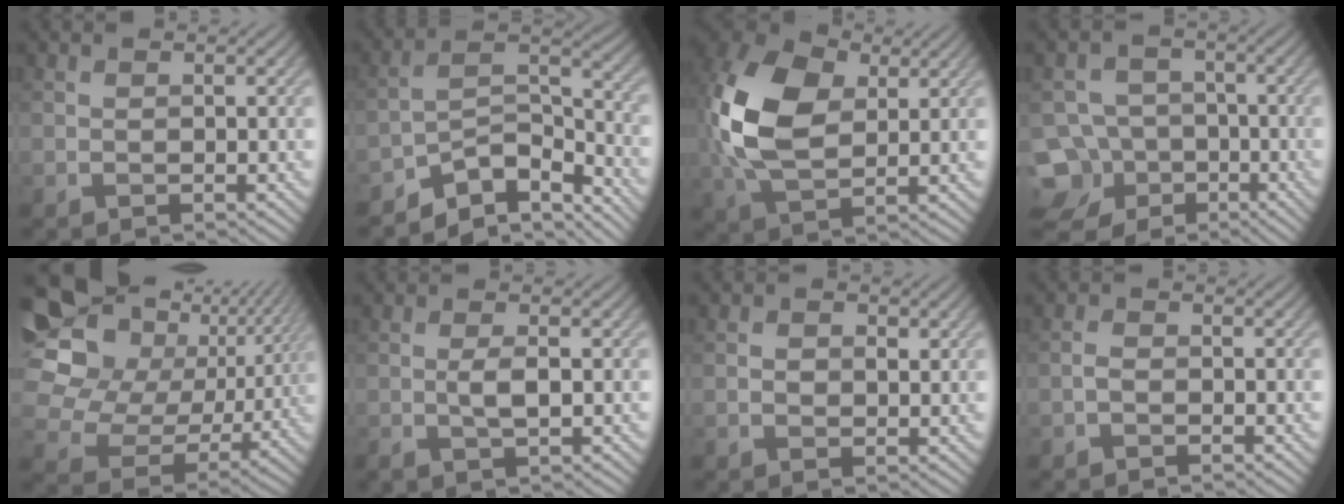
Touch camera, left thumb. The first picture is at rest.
{"total": 9.4, "force": [-7.4, 3.1, 4.9], "torque": [-0.076, -0.003, -0.141]}
{"total": 13.6, "force": [2.4, 8.8, 10.1], "torque": [-0.251, 0.013, 0.042]}
{"total": 11.6, "force": [-6.3, 9.3, 2.9], "torque": [-0.084, -0.040, -0.122]}
{"total": 19.6, "force": [6.0, 15.7, 10.2], "torque": [-0.269, 0.028, 0.107]}
{"total": 2.3, "force": [-0.2, 0.9, 2.2], "torque": [-0.051, -0.003, -0.004]}
{"total": 1.6, "force": [0.1, 1.2, 1.0], "torque": [-0.021, -0.002, -0.002]}
{"total": 1.3, "force": [-0.9, 0.6, 0.8], "torque": [-0.016, 0.002, -0.022]}